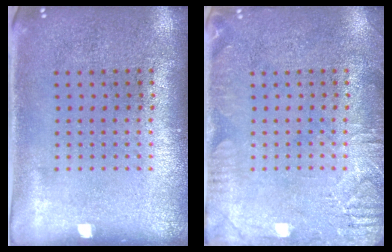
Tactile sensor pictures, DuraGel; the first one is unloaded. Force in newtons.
{"total": 2.8, "press": 2.7, "slide": 0.4}